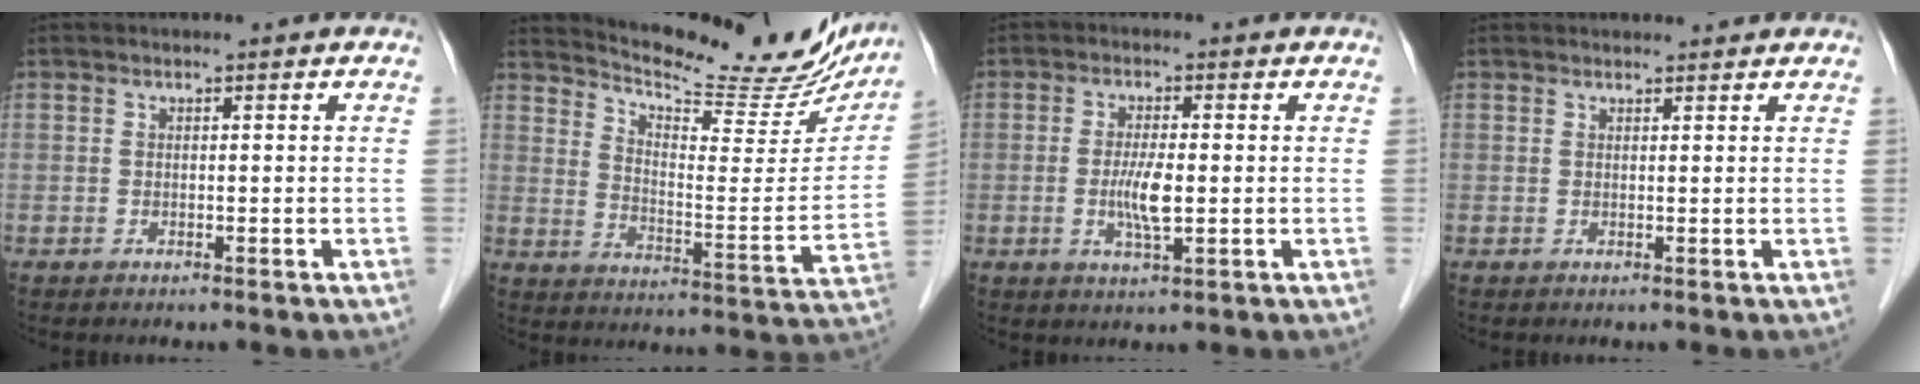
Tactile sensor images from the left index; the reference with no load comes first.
{"total": 21.3, "force": [19.4, 4.5, 7.6], "torque": [-0.111, -0.042, 0.257]}
{"total": 4.6, "force": [-0.5, 0.8, 4.5], "torque": [-0.094, -0.008, -0.008]}
{"total": 3.1, "force": [3.0, 0.8, 0.4], "torque": [-0.007, 0.021, 0.038]}